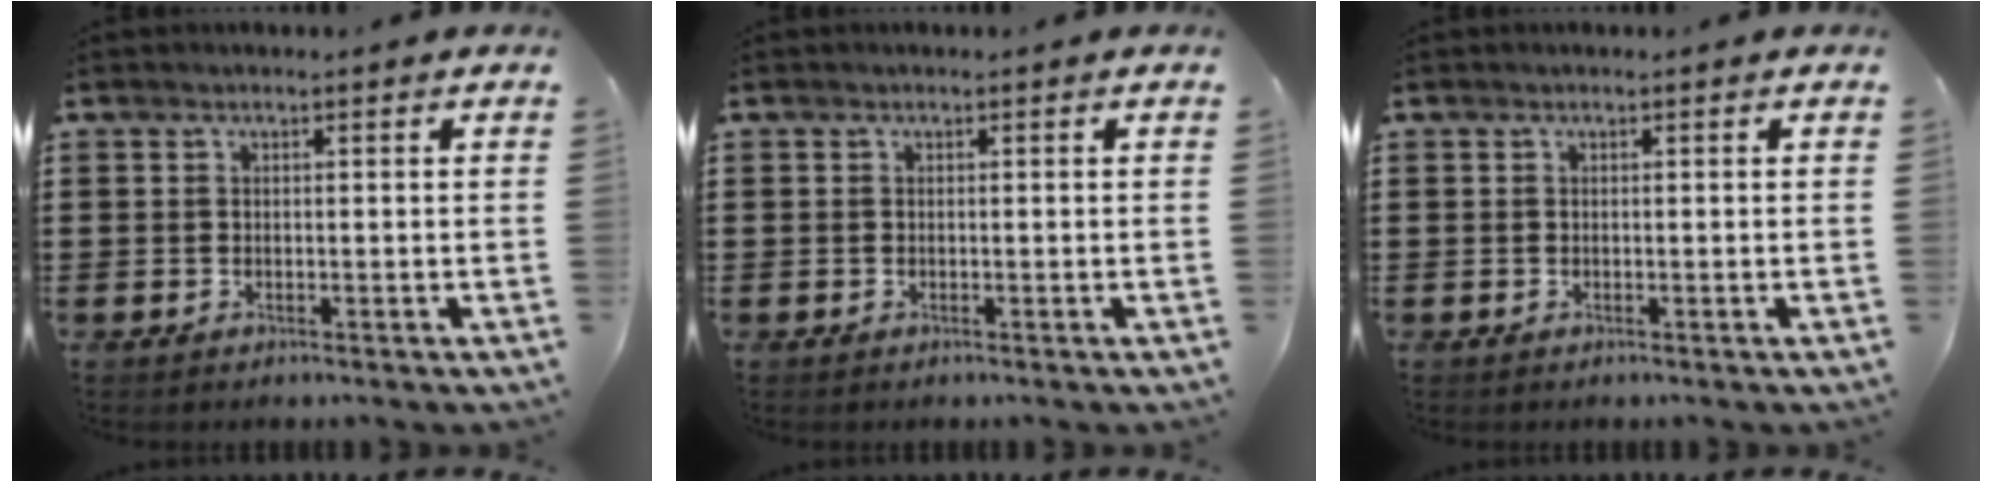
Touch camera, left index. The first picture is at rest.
{"total": 0.0}
{"total": 0.0}